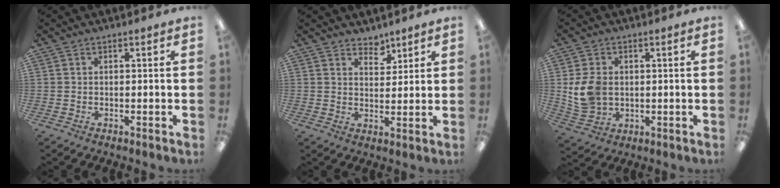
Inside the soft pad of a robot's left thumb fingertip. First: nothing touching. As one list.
[{"total": 4.3, "force": [3.8, 1.9, 0.5], "torque": [0.004, -0.027, 0.068]}, {"total": 8.8, "force": [1.1, 6.7, 5.6], "torque": [-0.115, 0.005, 0.022]}]